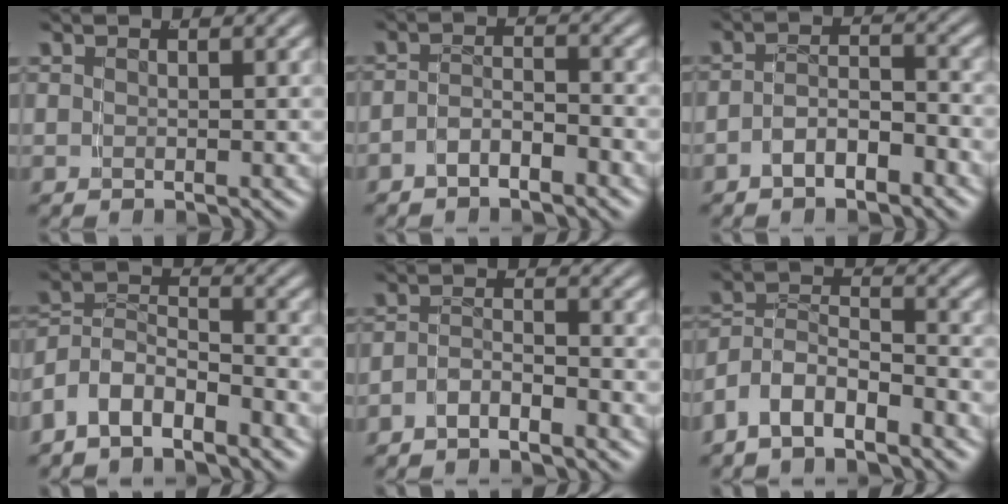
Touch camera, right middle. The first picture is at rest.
{"total": 2.6, "force": [-2.4, 0.7, 0.9], "torque": [-0.009, -0.004, -0.043]}
{"total": 3.2, "force": [-2.5, 1.1, 1.6], "torque": [-0.016, -0.004, -0.045]}
{"total": 6.5, "force": [-3.5, 4.9, 2.5], "torque": [-0.059, -0.017, -0.065]}
{"total": 2.7, "force": [-2.5, 0.7, 0.8], "torque": [-0.012, -0.006, -0.043]}
{"total": 6.5, "force": [-3.6, 4.8, 2.4], "torque": [-0.058, -0.017, -0.069]}